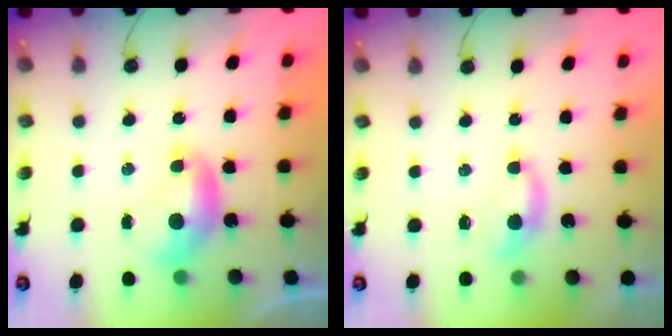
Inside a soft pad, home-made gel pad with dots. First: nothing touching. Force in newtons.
{"total": 1.0, "press": 0.9, "slide": 0.5}